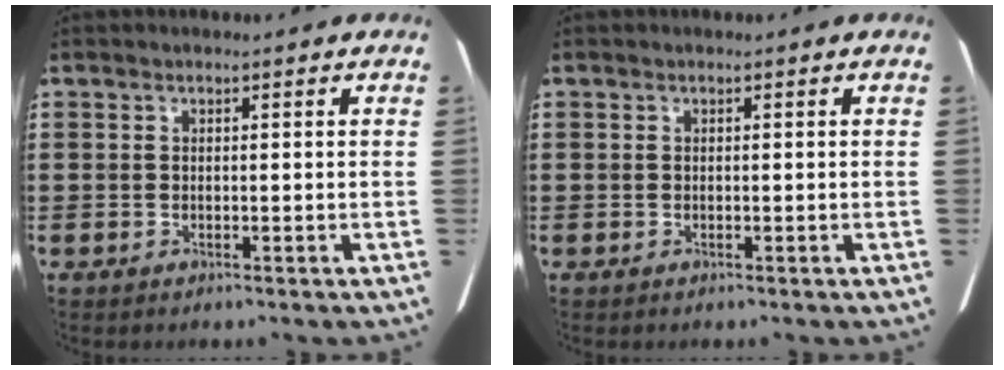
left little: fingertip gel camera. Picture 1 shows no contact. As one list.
[{"total": 0.0}]